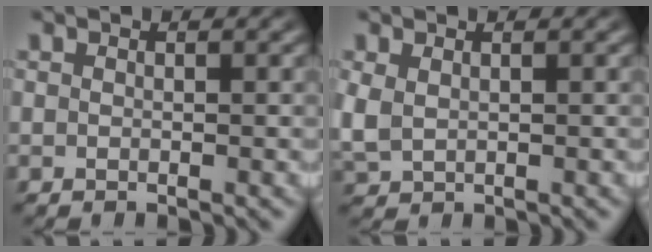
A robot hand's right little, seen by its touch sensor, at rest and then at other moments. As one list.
[{"total": 2.2, "force": [0.3, 1.9, 1.1], "torque": [-0.039, -0.011, 0.022]}]